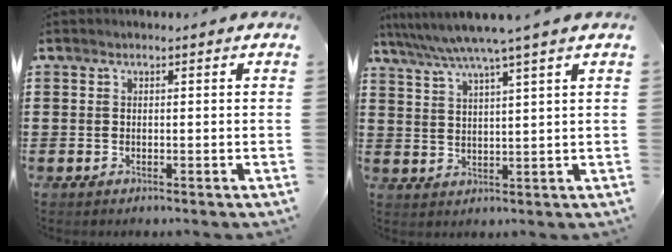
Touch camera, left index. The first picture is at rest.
{"total": 5.6, "force": [4.4, -1.0, 3.2], "torque": [-0.076, -0.019, 0.073]}